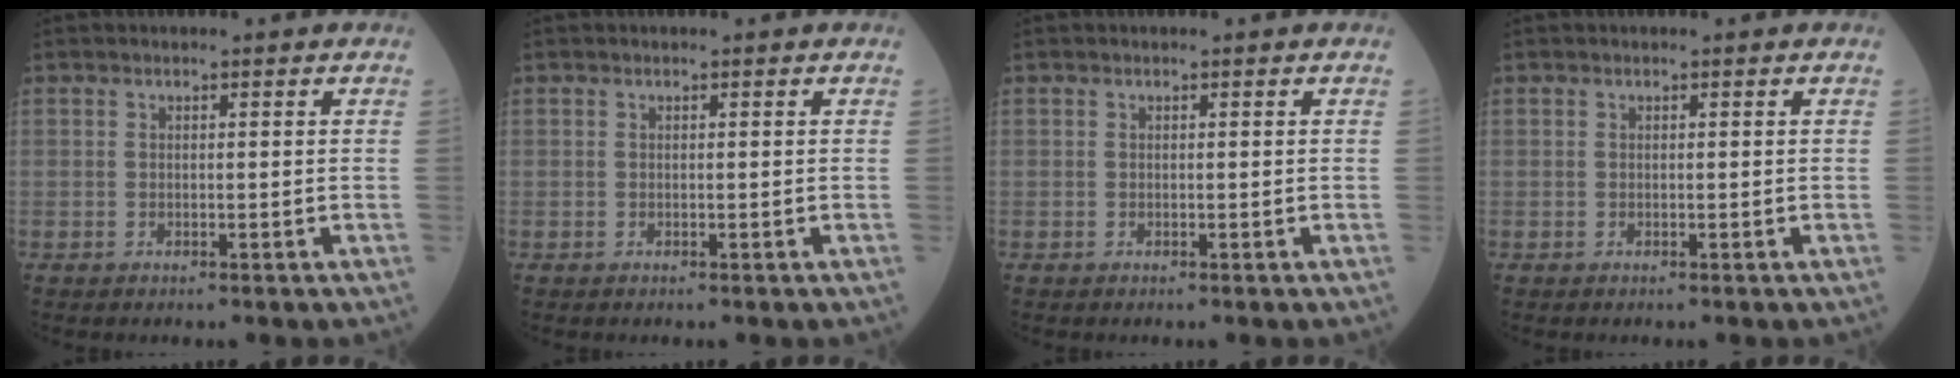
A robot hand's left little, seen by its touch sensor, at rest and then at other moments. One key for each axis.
{"total": 0.0}
{"total": 0.0}
{"total": 0.0}